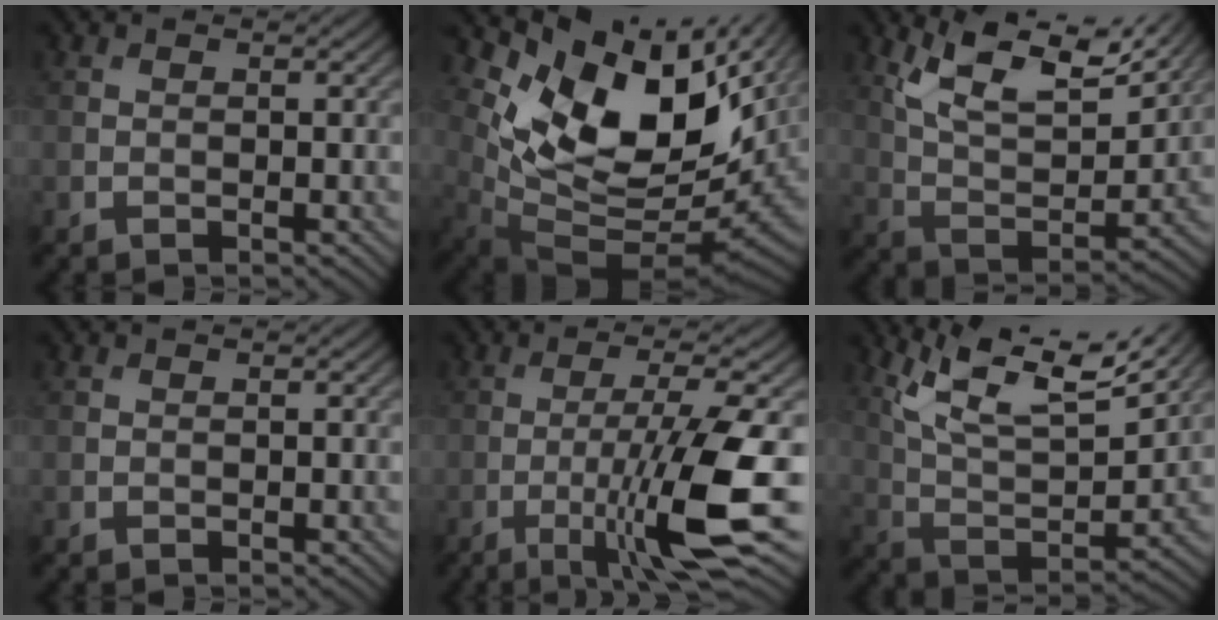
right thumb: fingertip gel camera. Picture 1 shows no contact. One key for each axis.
{"total": 14.3, "fx": 6.4, "fy": 8.1, "fz": 9.9, "tx": -0.187, "ty": -0.001, "tz": 0.126}
{"total": 11.9, "fx": 8.1, "fy": 3.9, "fz": 7.8, "tx": -0.168, "ty": -0.008, "tz": 0.139}
{"total": 0.0}
{"total": 11.7, "fx": -3.7, "fy": 1.6, "fz": 11.0, "tx": -0.171, "ty": 0.002, "tz": -0.065}
{"total": 14.8, "fx": 10.2, "fy": 4.3, "fz": 9.8, "tx": -0.210, "ty": 0.002, "tz": 0.165}